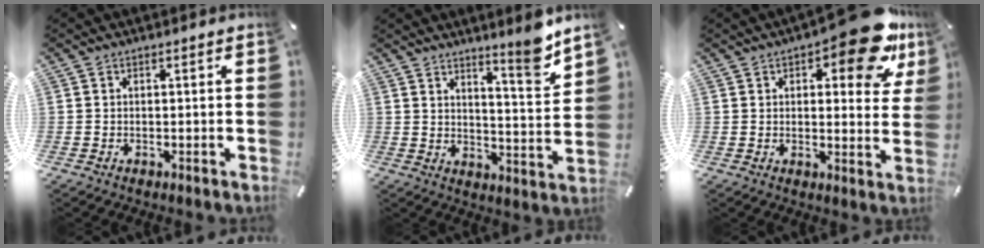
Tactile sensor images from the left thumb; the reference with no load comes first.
{"total": 9.2, "force": [7.9, 0.5, 4.8], "torque": [-0.060, -0.071, 0.130]}
{"total": 16.6, "force": [9.5, 6.4, 11.9], "torque": [-0.148, -0.062, 0.153]}